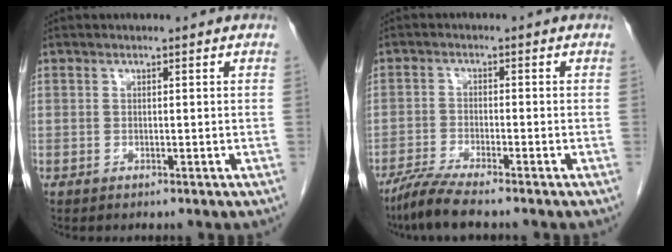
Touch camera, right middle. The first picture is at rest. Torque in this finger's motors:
{"motor_torque": [0.91, -0.75, 0.14, 0.07]}